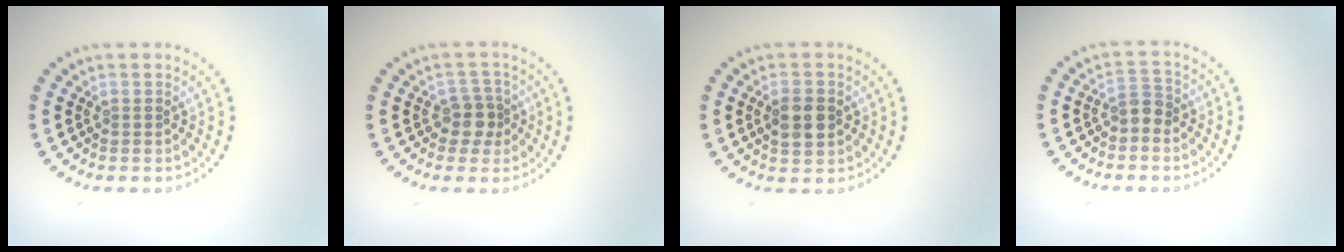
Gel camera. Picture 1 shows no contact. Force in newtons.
{"total": 2.3, "press": 1.9, "slide": 1.2}
{"total": 3.0, "press": 3.0, "slide": 0.2}
{"total": 1.8, "press": 1.5, "slide": 0.9}